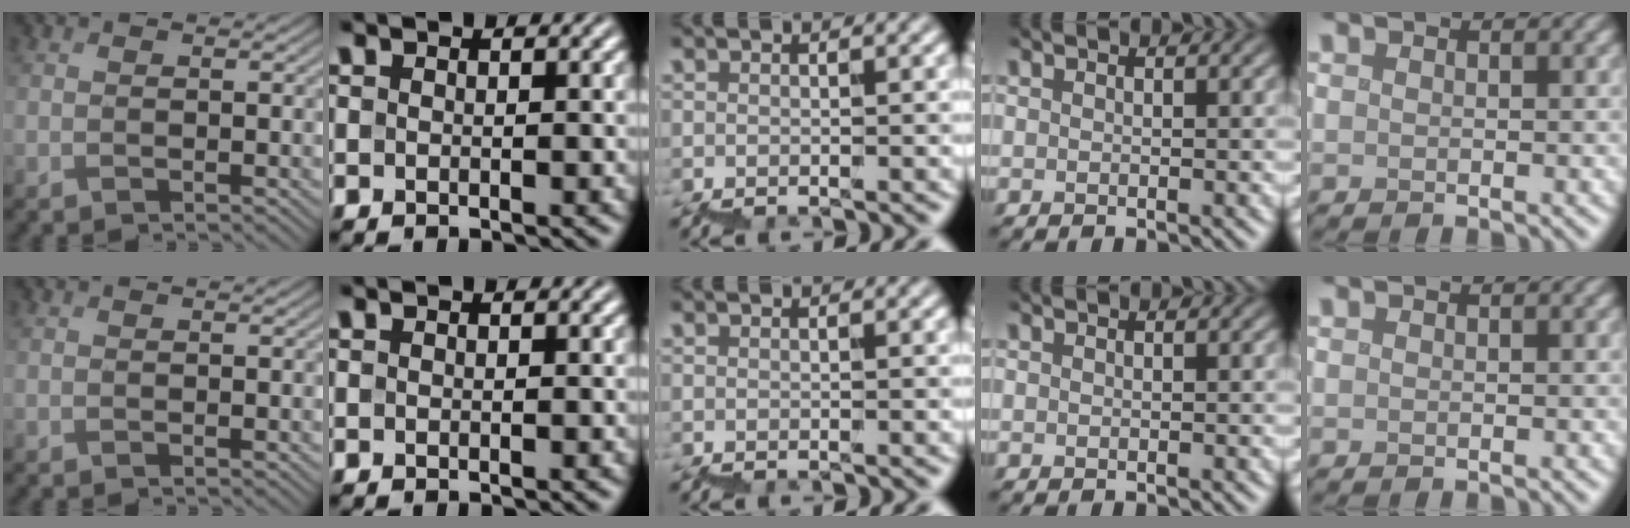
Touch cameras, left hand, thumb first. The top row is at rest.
{}